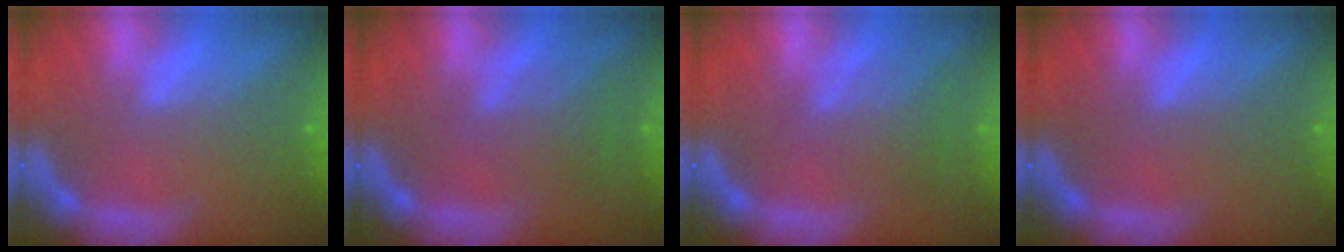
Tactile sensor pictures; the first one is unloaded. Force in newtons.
{"total": 3.0}
{"total": 3.5}
{"total": 0.0}